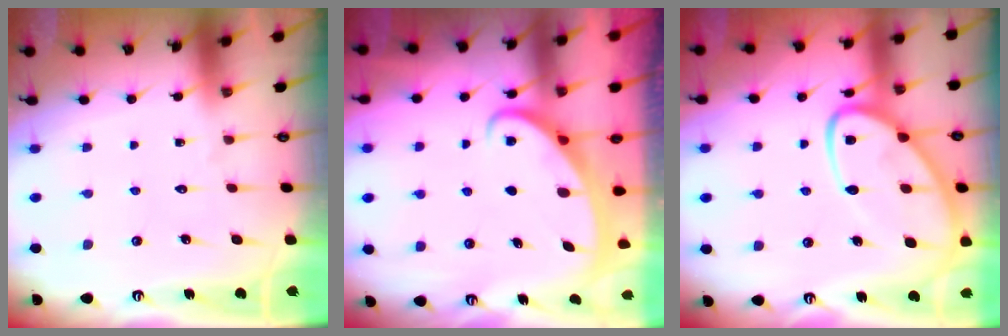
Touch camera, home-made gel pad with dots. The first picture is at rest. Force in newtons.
{"total": 2.6, "press": 2.6, "slide": 0.3}
{"total": 13.3, "press": 13.2, "slide": 1.1}